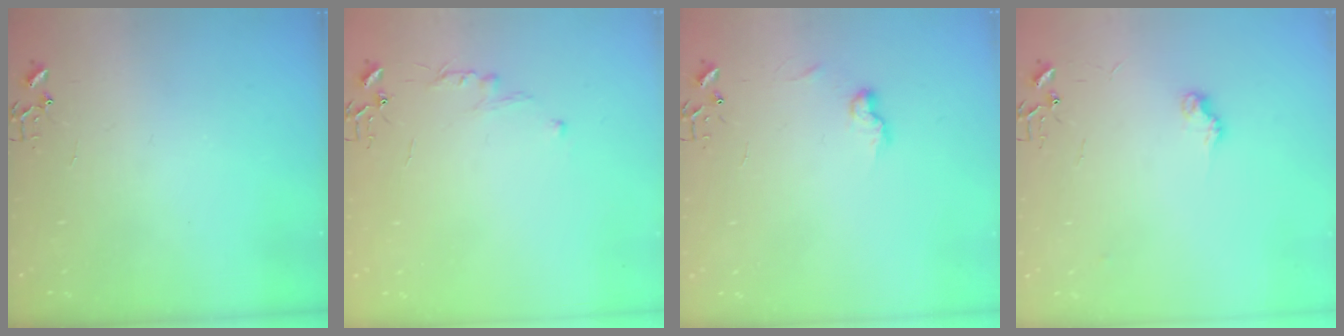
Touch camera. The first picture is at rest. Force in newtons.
{"total": 5.5, "press": 5.5, "slide": 0.6}
{"total": 6.7, "press": 6.7, "slide": 0.4}
{"total": 7.1, "press": 7.1, "slide": 0.5}